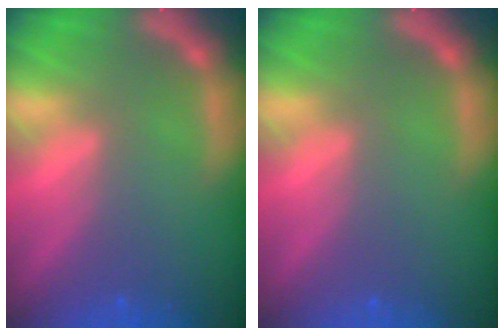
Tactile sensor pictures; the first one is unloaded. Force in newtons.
{"total": 0.0}